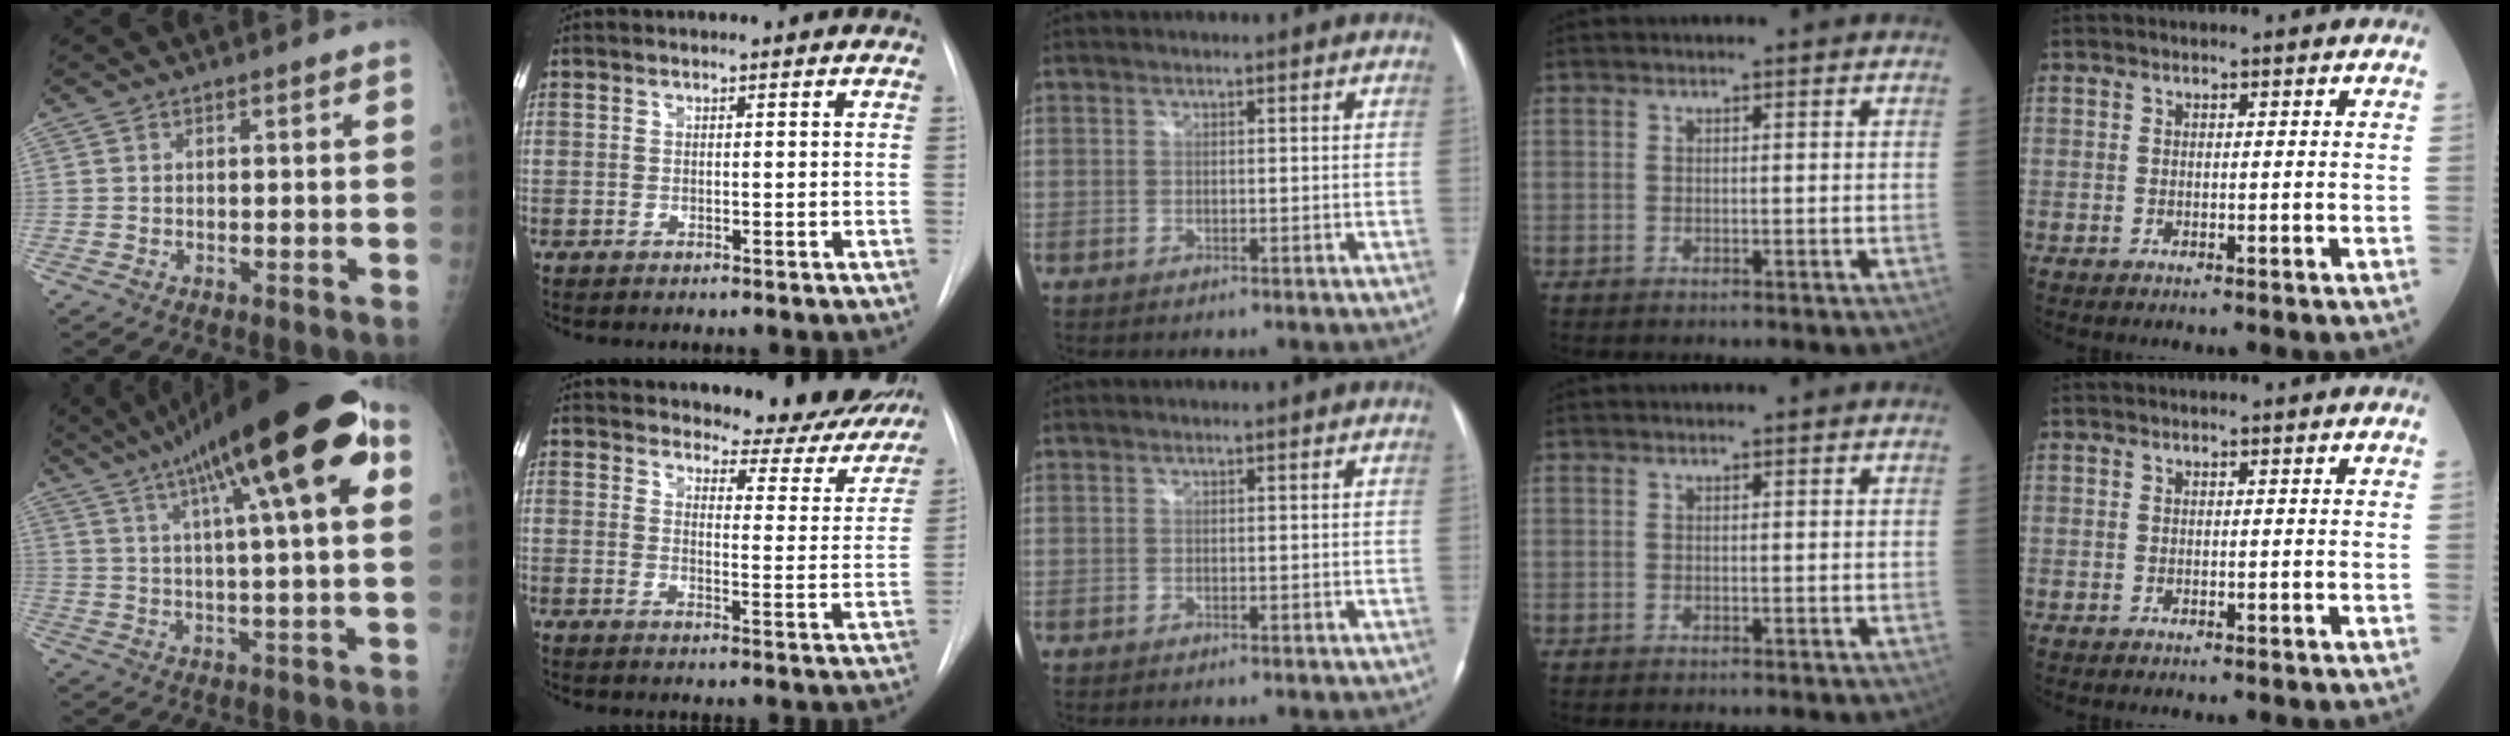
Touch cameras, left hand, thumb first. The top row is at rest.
{"thumb": {"total": 24.6, "force": [10.8, 4.9, 21.5], "torque": [-0.337, 0.018, 0.162]}, "index": {"total": 18.3, "force": [16.5, 5.2, 5.9], "torque": [-0.051, -0.054, 0.184]}}